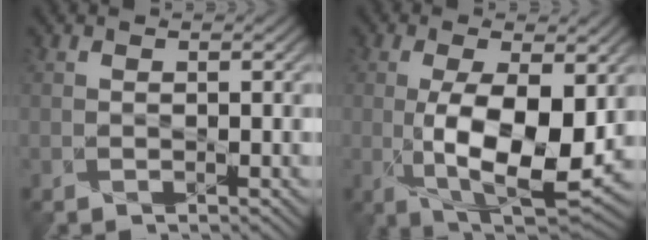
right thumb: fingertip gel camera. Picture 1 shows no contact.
{"total": 10.7, "force": [-0.9, 4.9, 9.5], "torque": [-0.166, -0.014, -0.008]}